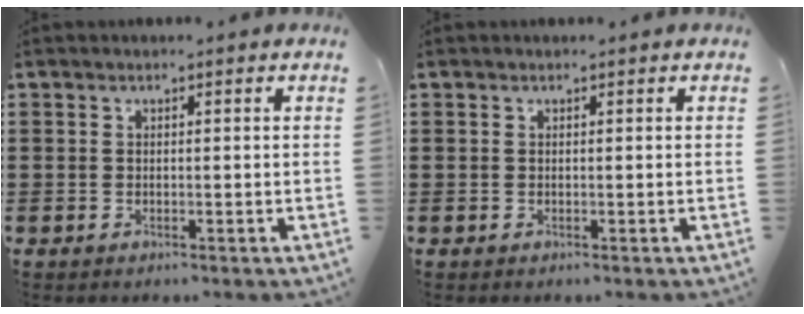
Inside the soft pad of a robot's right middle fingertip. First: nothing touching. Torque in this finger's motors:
{"motor_torque": [-0.03, 0.06, 0.02, -0.01]}